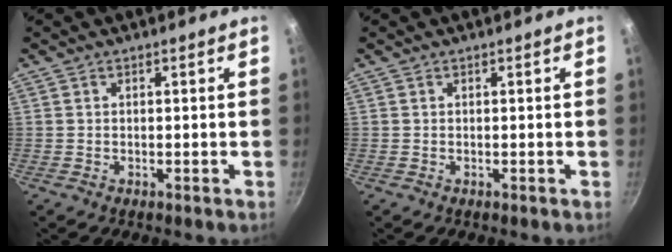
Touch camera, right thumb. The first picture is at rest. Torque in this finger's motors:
{"motor_torque": [0.00, 0.00, 0.00, 0.00, 0.00]}